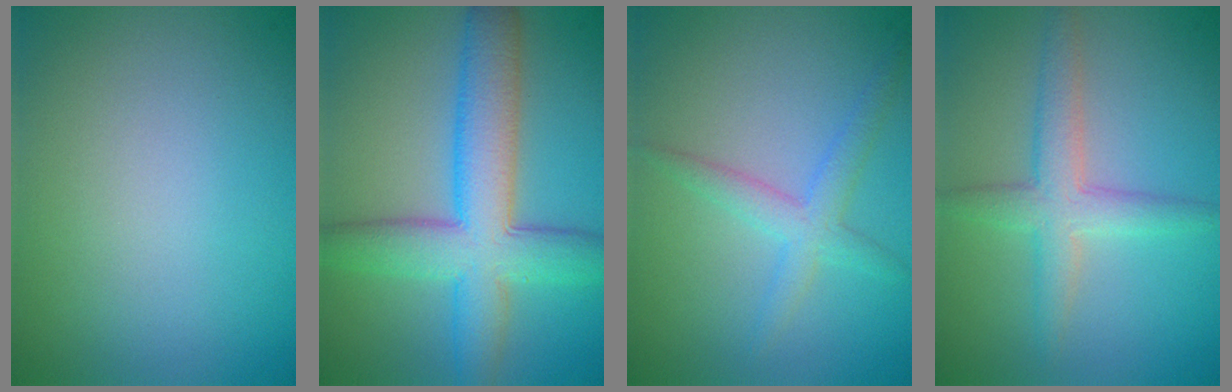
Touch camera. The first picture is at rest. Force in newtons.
{"total": 8.1, "press": 8.1, "slide": 0.1}
{"total": 2.7, "press": 2.7, "slide": 0.0}
{"total": 3.7, "press": 3.7, "slide": 0.1}